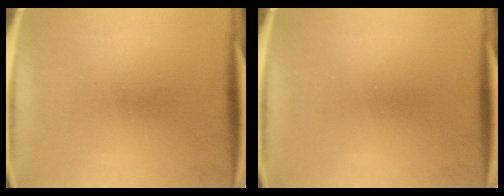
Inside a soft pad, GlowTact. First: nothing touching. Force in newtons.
{"total": 0.0}